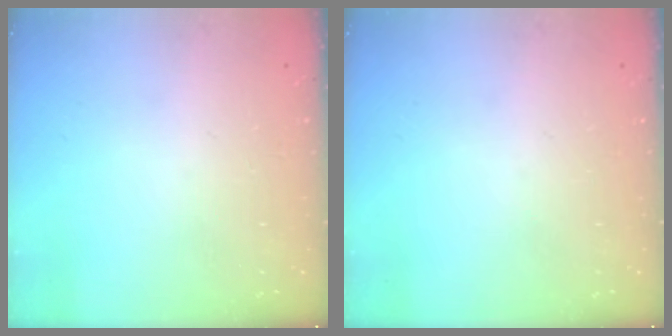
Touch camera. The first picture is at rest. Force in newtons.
{"total": 0.0}